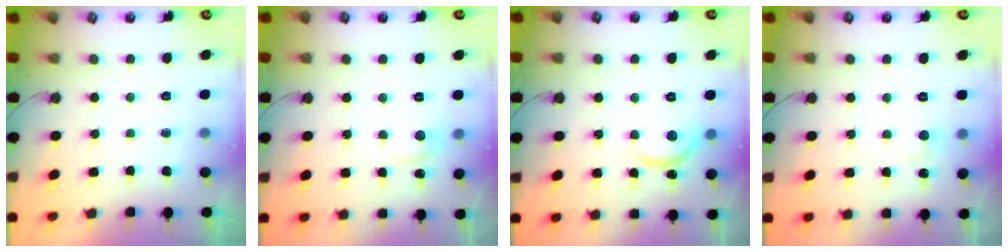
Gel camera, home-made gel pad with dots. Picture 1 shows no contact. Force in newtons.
{"total": 0.6, "press": 0.3, "slide": 0.5}
{"total": 3.4, "press": 3.4, "slide": 0.3}
{"total": 2.7, "press": 2.7, "slide": 0.3}